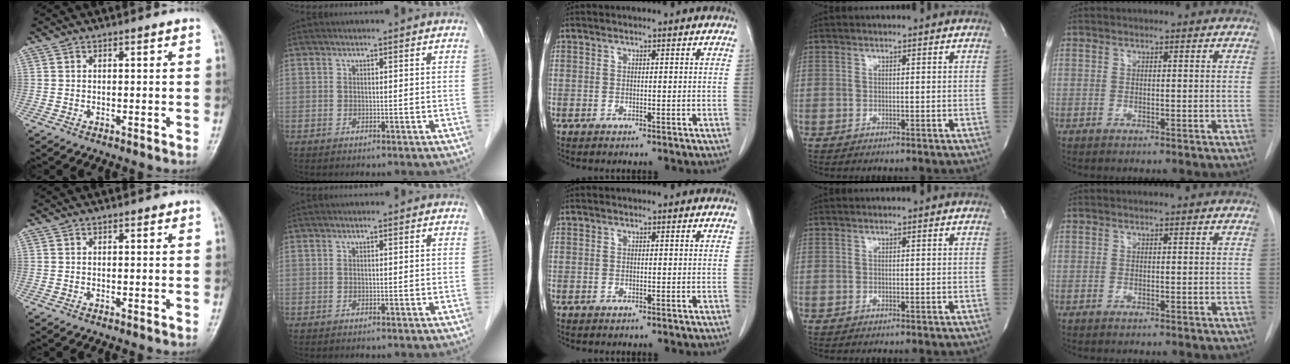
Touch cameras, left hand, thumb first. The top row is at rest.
{}